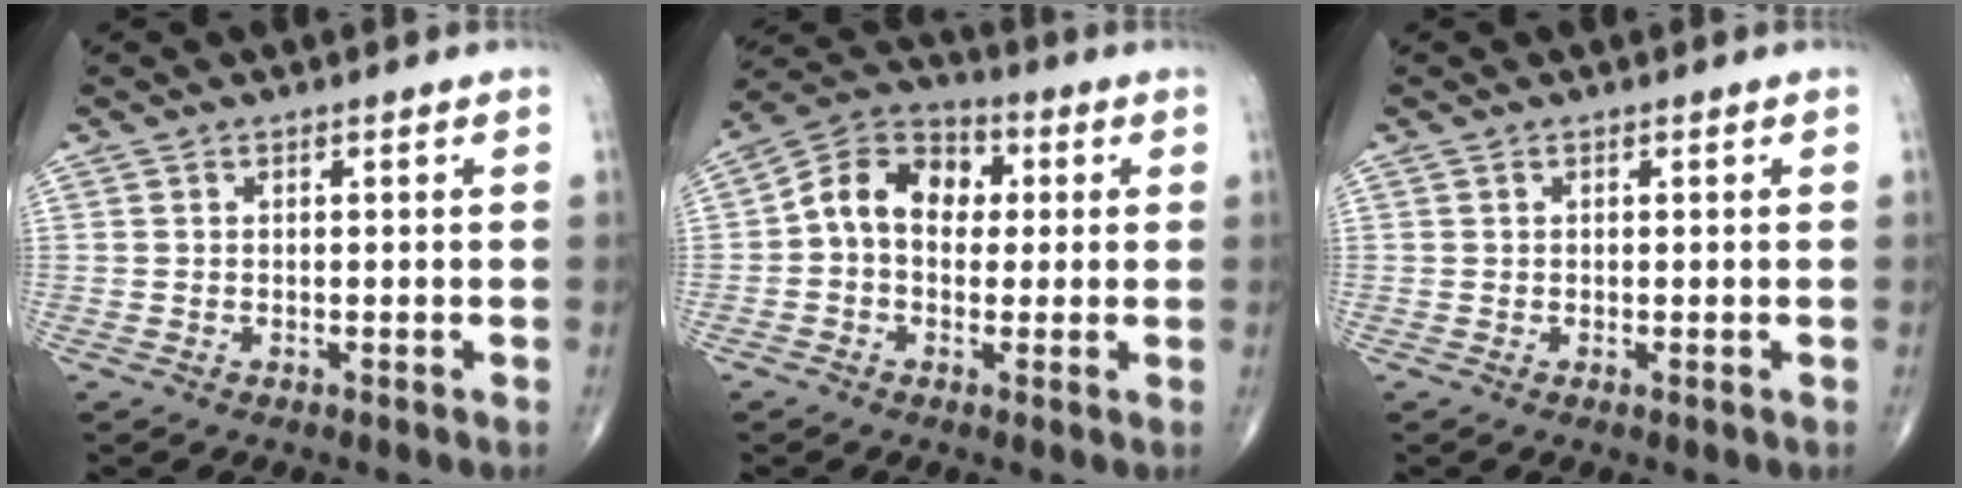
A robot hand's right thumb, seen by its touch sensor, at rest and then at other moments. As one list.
[{"total": 11.3, "force": [1.0, 8.4, 7.5], "torque": [-0.099, 0.033, 0.003]}, {"total": 0.0}]